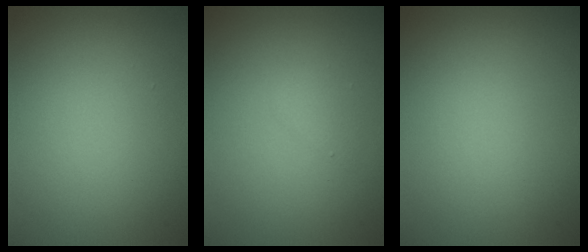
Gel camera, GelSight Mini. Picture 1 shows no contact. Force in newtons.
{"total": 0.8, "press": 0.8, "slide": 0.1}
{"total": 0.0}